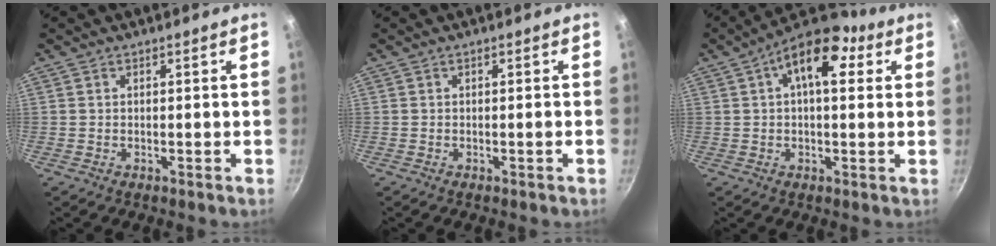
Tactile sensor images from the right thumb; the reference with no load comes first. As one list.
[{"total": 0.6, "force": [-0.5, -0.2, 0.4], "torque": [-0.018, 0.005, -0.008]}, {"total": 12.4, "force": [4.0, 6.4, 9.8], "torque": [-0.122, 0.013, 0.046]}]